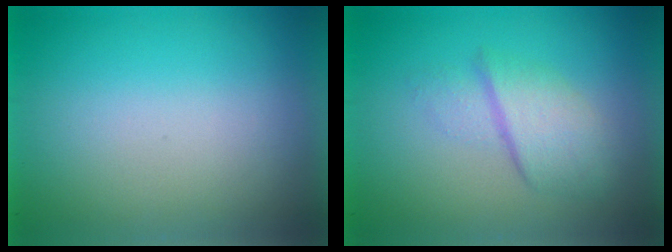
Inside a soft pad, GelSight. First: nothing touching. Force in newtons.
{"total": 2.7}